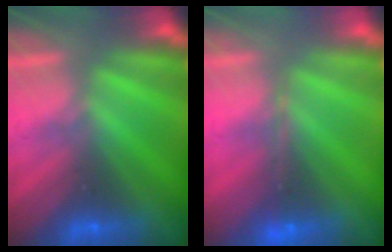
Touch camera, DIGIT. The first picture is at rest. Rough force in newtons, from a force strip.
{"total": 1.7}